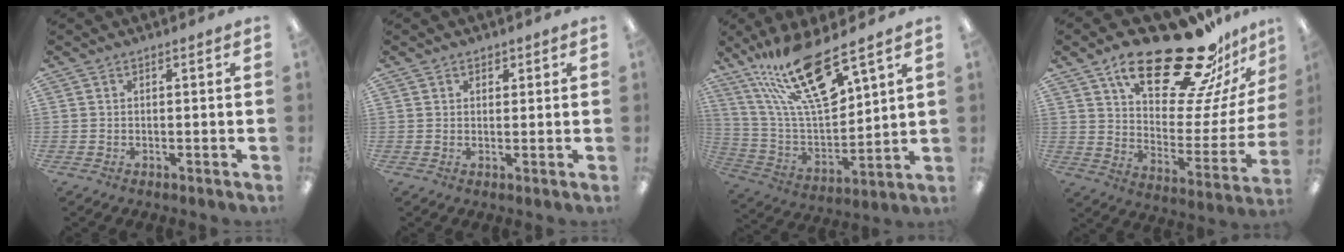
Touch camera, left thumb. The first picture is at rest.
{"total": 1.5, "force": [1.0, 1.1, 0.1], "torque": [0.004, -0.001, 0.016]}
{"total": 20.8, "force": [13.9, 5.8, 14.3], "torque": [-0.281, -0.085, 0.236]}
{"total": 27.1, "force": [19.0, 9.4, 16.9], "torque": [-0.250, -0.125, 0.313]}